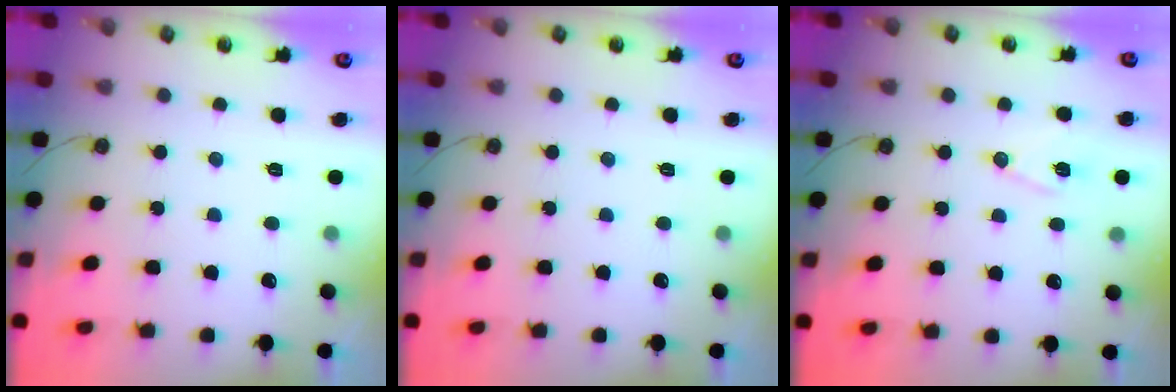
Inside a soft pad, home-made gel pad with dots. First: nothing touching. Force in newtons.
{"total": 0.0}
{"total": 8.2, "press": 8.2, "slide": 0.8}